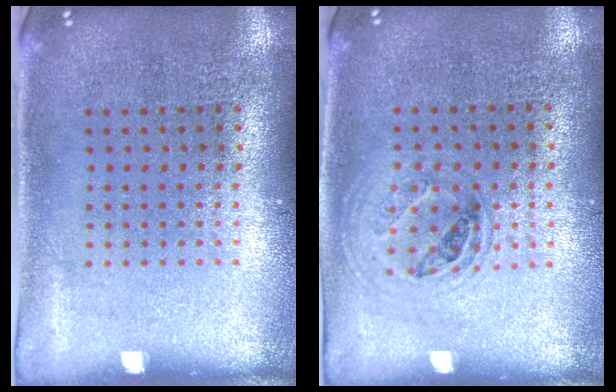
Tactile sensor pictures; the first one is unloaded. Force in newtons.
{"total": 1.0, "press": 0.9, "slide": 0.4}